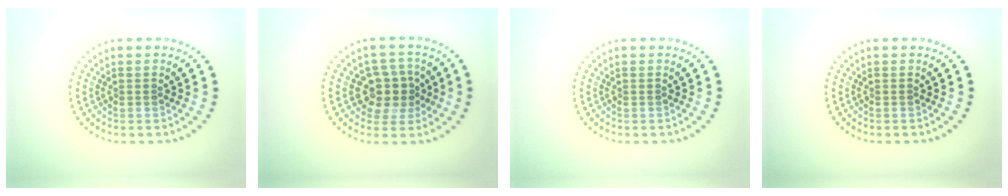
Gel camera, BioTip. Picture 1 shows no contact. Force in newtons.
{"total": 4.0, "press": 3.8, "slide": 1.4}
{"total": 0.0}
{"total": 0.0}